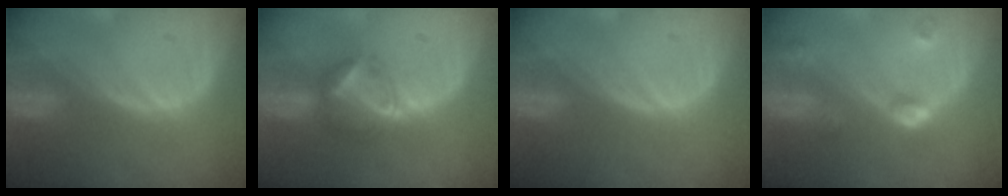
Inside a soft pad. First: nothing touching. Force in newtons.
{"total": 6.2, "press": 5.5, "slide": 2.8}
{"total": 0.0}
{"total": 4.5, "press": 4.0, "slide": 2.0}